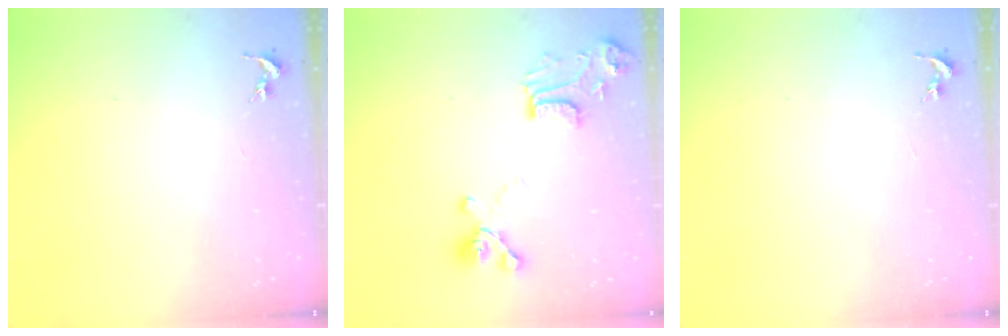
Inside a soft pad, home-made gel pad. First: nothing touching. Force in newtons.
{"total": 14.3, "press": 14.2, "slide": 1.7}
{"total": 0.0}